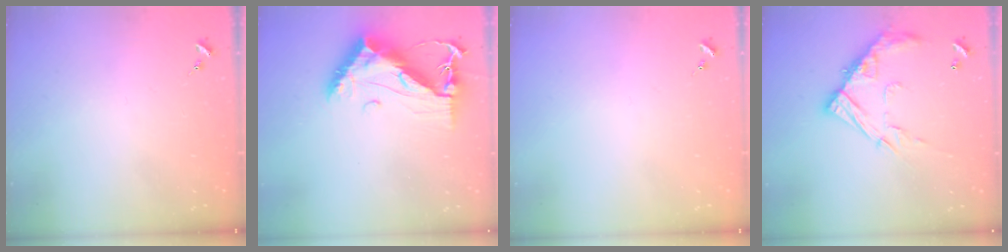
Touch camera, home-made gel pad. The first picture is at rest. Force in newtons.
{"total": 13.2, "press": 13.2, "slide": 1.2}
{"total": 0.0}
{"total": 15.6, "press": 15.5, "slide": 1.2}